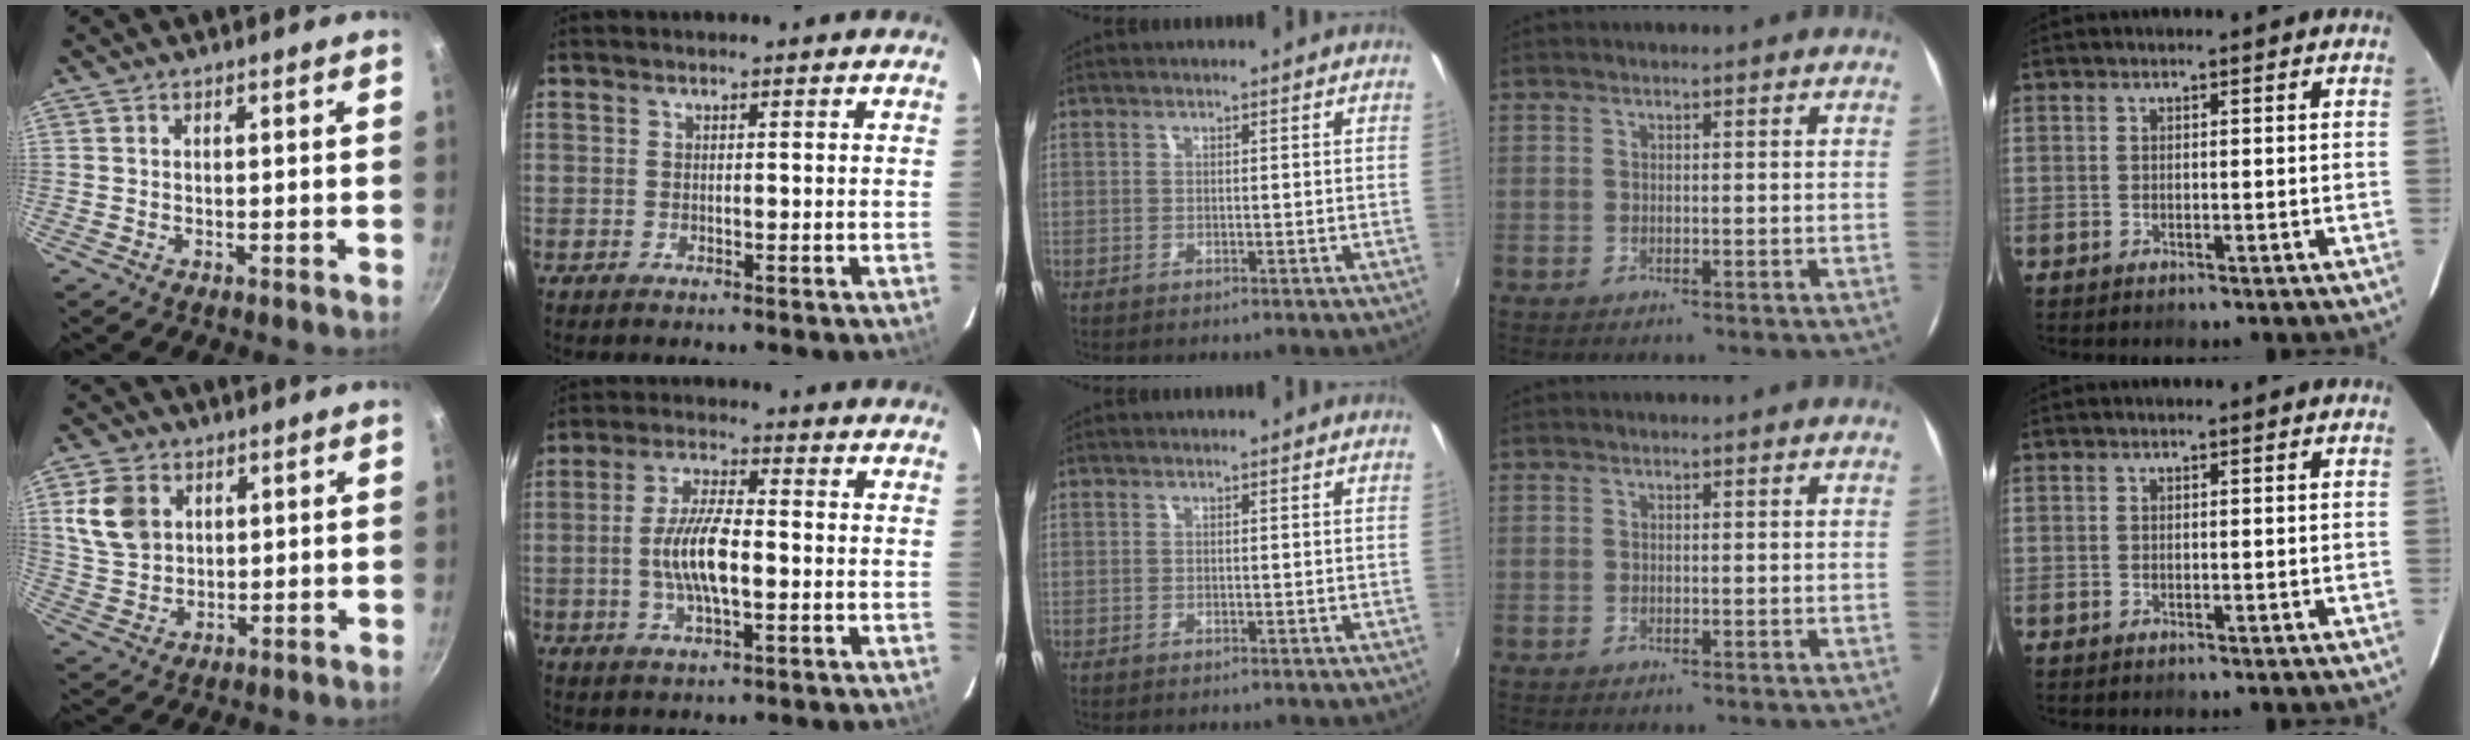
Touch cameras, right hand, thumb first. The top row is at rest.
{"thumb": {"total": 9.2, "force": [3.1, 7.0, 5.2], "torque": [-0.083, -0.005, 0.065]}, "index": {"total": 9.0, "force": [-1.4, 2.6, 8.5], "torque": [-0.169, 0.003, -0.027]}}